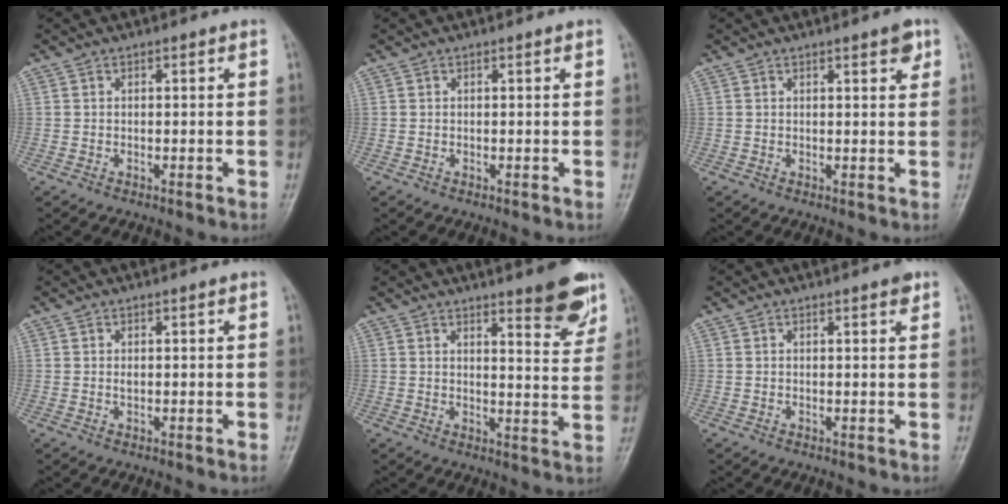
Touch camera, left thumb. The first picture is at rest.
{"total": 0.0}
{"total": 2.7, "force": [1.6, 0.7, 2.0], "torque": [-0.019, -0.006, 0.018]}
{"total": 0.9, "force": [0.4, 0.4, 0.8], "torque": [-0.010, -0.001, 0.007]}
{"total": 8.6, "force": [6.1, 1.9, 5.9], "torque": [-0.052, -0.043, 0.080]}
{"total": 1.4, "force": [1.0, 0.2, 1.0], "torque": [-0.012, -0.005, 0.012]}